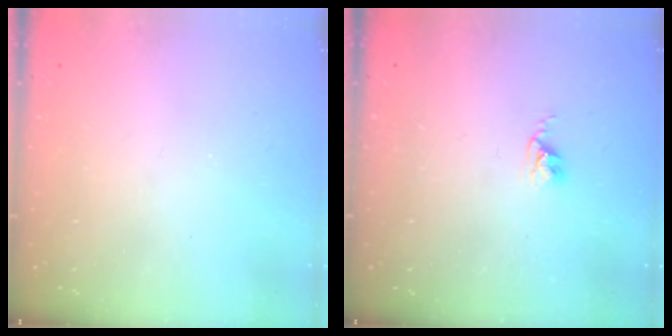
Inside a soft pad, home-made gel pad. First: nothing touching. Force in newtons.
{"total": 2.4, "press": 2.4, "slide": 0.3}